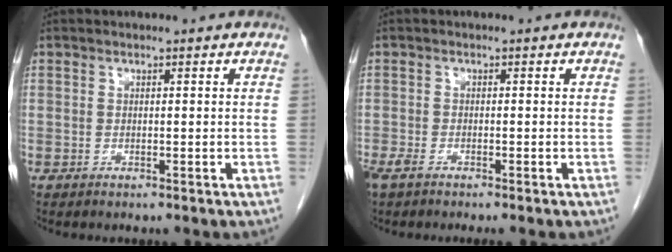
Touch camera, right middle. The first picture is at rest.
{"total": 2.9, "force": [-2.2, 0.8, 1.8], "torque": [-0.037, -0.008, -0.039]}